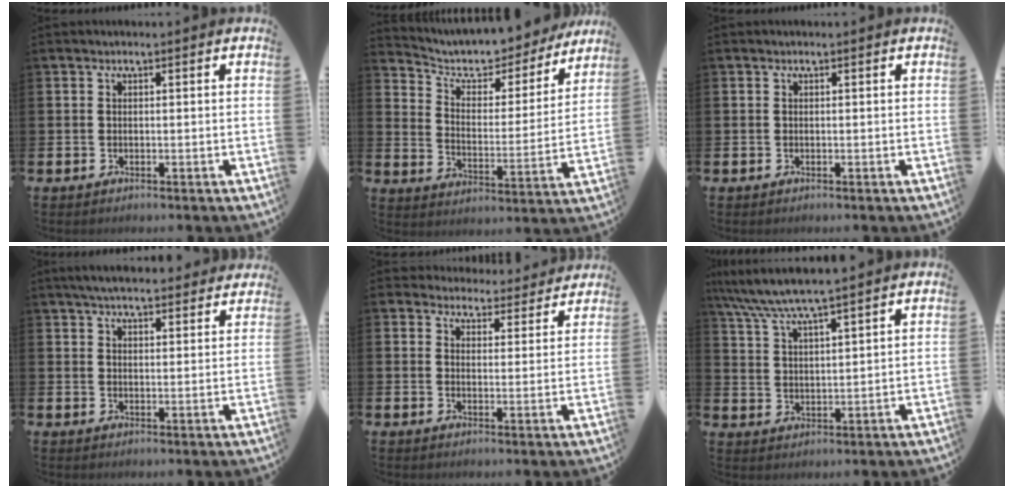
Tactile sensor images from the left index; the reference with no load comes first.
{"total": 7.7, "force": [7.2, 2.3, 1.6], "torque": [-0.057, -0.059, 0.122]}
{"total": 0.0}
{"total": 4.8, "force": [4.6, 0.8, 1.3], "torque": [-0.030, -0.016, 0.083]}
{"total": 4.2, "force": [4.0, 1.3, -0.1], "torque": [-0.005, -0.034, 0.068]}
{"total": 6.1, "force": [5.7, 0.1, 2.2], "torque": [-0.063, -0.028, 0.100]}